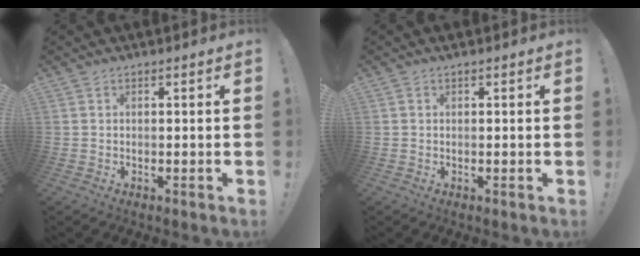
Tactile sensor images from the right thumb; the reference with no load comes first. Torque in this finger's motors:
{"motor_torque": [0.00, 0.34, -0.07, 0.08, 0.07]}